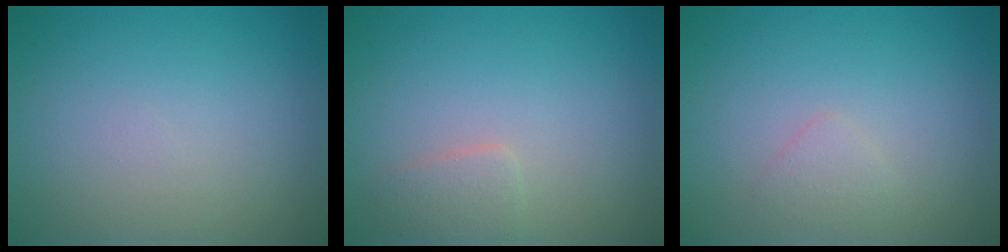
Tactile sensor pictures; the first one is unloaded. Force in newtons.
{"total": 1.5, "press": 1.5, "slide": 0.1}
{"total": 1.1, "press": 1.1, "slide": 0.1}